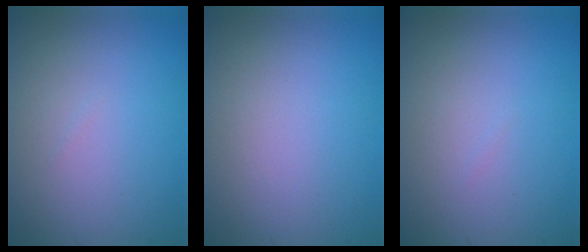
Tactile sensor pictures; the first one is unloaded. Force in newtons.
{"total": 0.0}
{"total": 0.0}